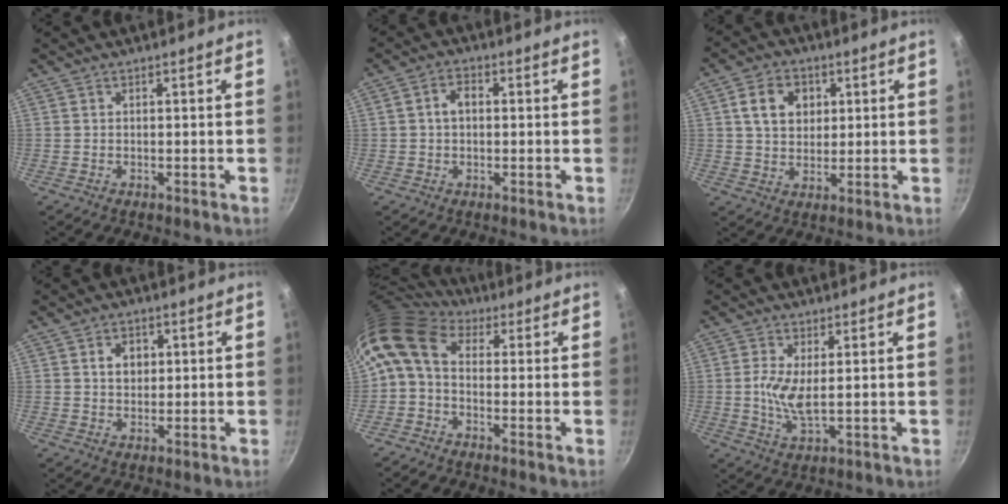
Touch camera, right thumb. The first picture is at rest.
{"total": 3.9, "force": [0.3, 2.7, 2.7], "torque": [-0.039, 0.013, -0.001]}
{"total": 8.6, "force": [2.5, 6.6, 4.9], "torque": [-0.063, 0.002, 0.039]}
{"total": 4.0, "force": [1.0, 3.1, 2.3], "torque": [-0.018, 0.002, 0.017]}
{"total": 9.2, "force": [1.2, 6.4, 6.6], "torque": [-0.124, 0.026, 0.002]}
{"total": 5.9, "force": [0.5, 2.1, 5.4], "torque": [-0.118, -0.008, 0.013]}